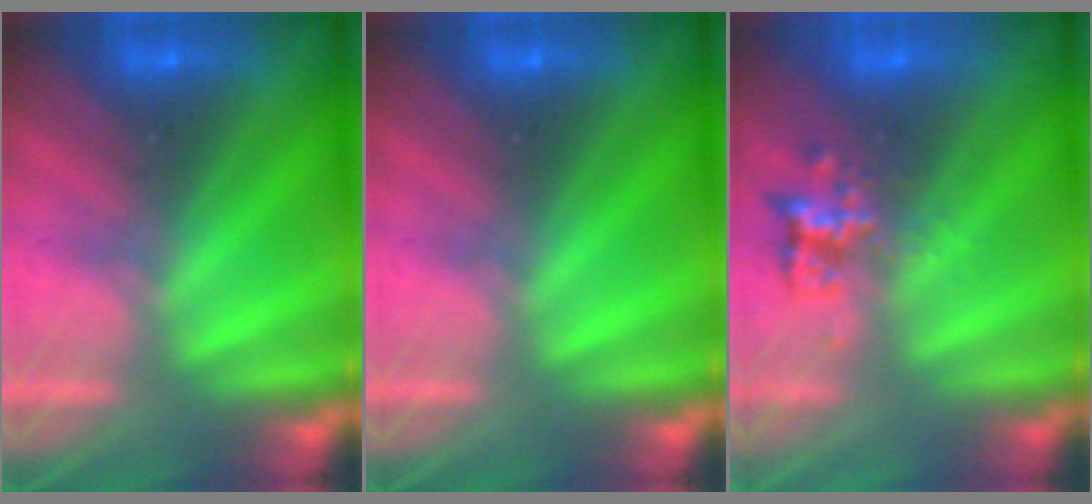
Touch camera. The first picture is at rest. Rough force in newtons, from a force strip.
{"total": 0.0}
{"total": 2.3}